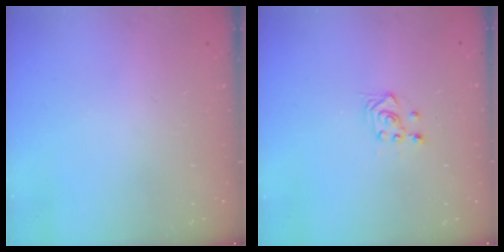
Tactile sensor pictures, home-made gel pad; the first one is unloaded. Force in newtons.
{"total": 3.0, "press": 2.8, "slide": 1.0}